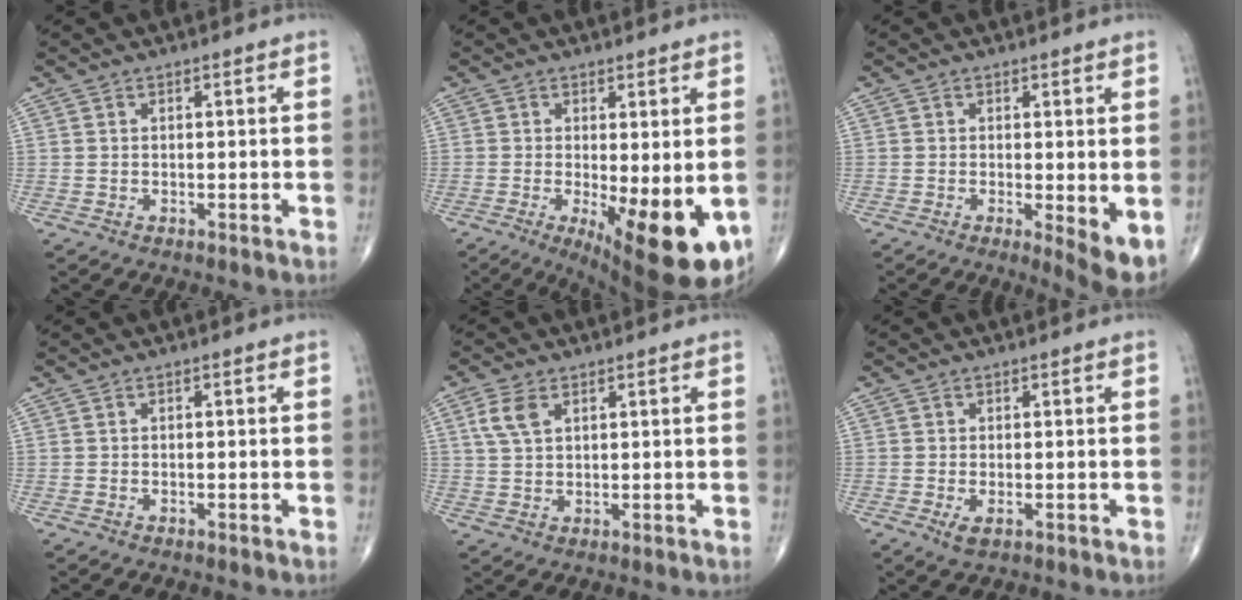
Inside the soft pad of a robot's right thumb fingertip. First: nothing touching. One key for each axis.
{"total": 13.9, "fx": -3.6, "fy": 4.5, "fz": 12.6, "tx": -0.155, "ty": -0.025, "tz": -0.037}
{"total": 5.1, "fx": -0.7, "fy": 1.2, "fz": 4.9, "tx": -0.074, "ty": -0.016, "tz": -0.014}
{"total": 0.0}
{"total": 4.4, "fx": 1.9, "fy": 2.5, "fz": 3.2, "tx": -0.069, "ty": 0.003, "tz": 0.040}
{"total": 1.7, "fx": -0.6, "fy": 0.7, "fz": 1.4, "tx": -0.031, "ty": -0.003, "tz": -0.011}